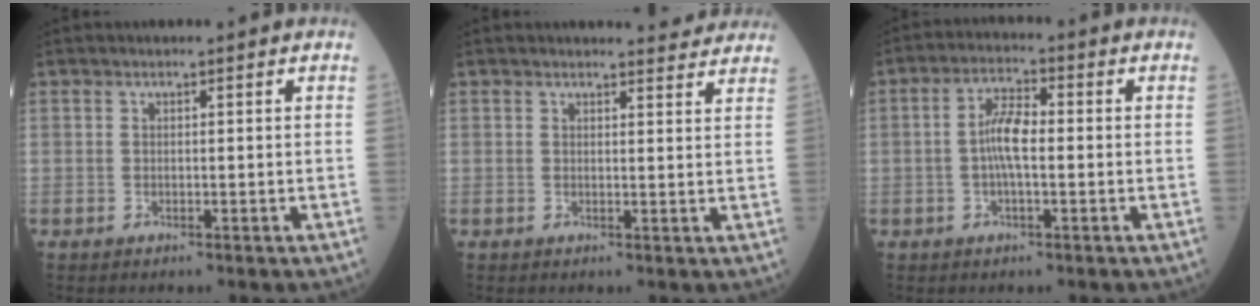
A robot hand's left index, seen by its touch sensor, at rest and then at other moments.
{"total": 4.2, "force": [4.1, 0.4, 0.3], "torque": [-0.003, -0.005, 0.035]}
{"total": 5.5, "force": [-0.5, 1.5, 5.3], "torque": [-0.112, 0.010, -0.014]}